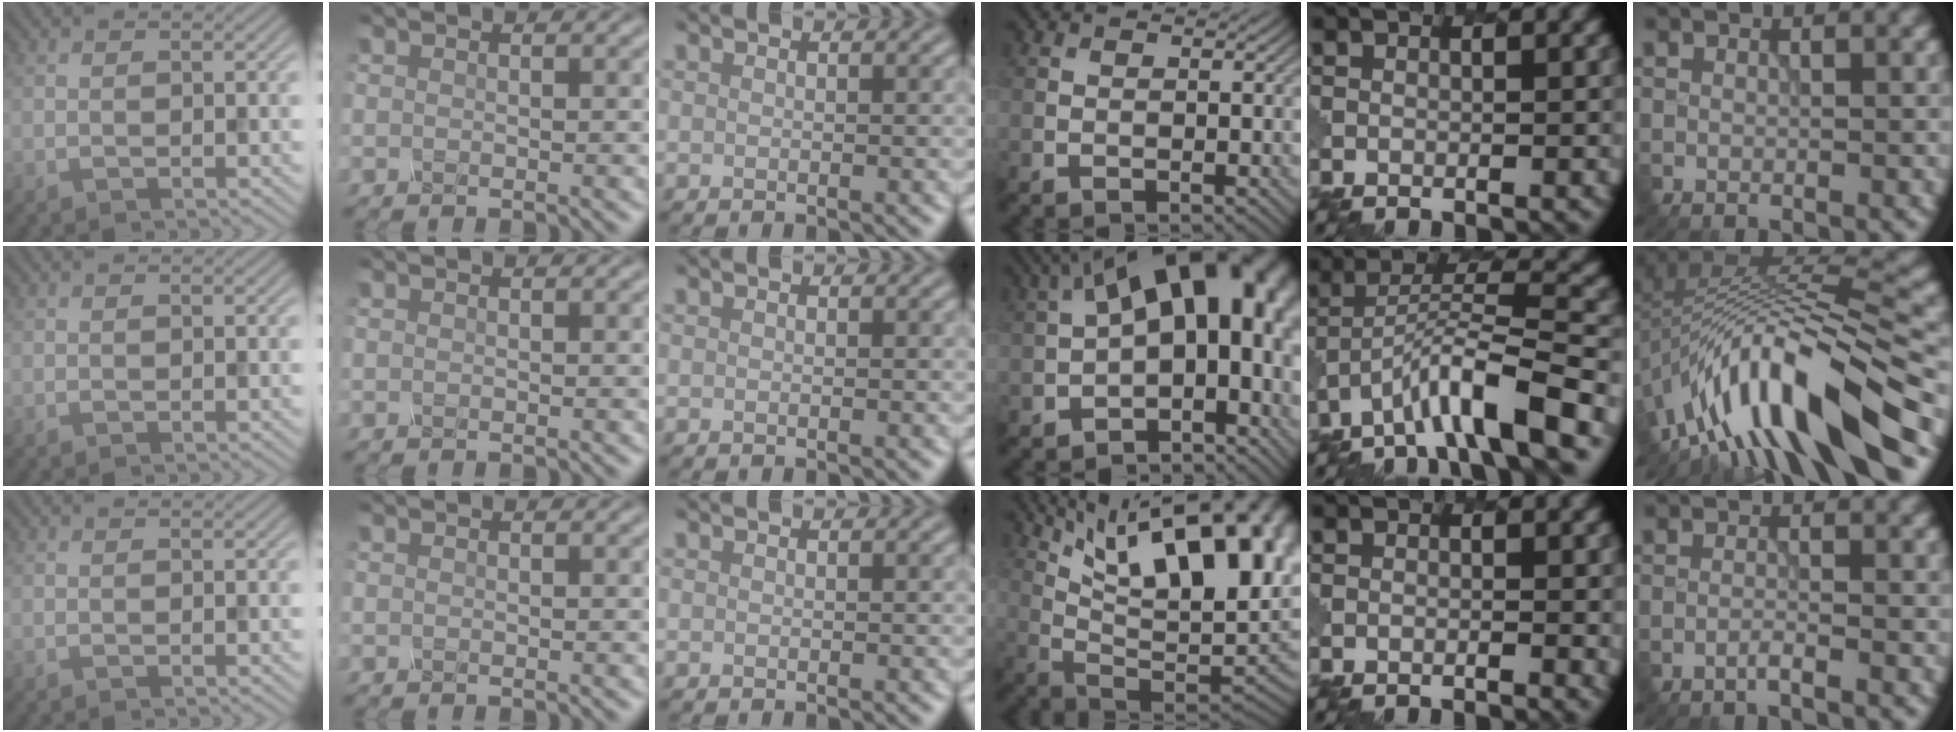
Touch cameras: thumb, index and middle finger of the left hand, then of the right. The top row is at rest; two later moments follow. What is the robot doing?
{"motion": "shake", "object": "salt shaker"}